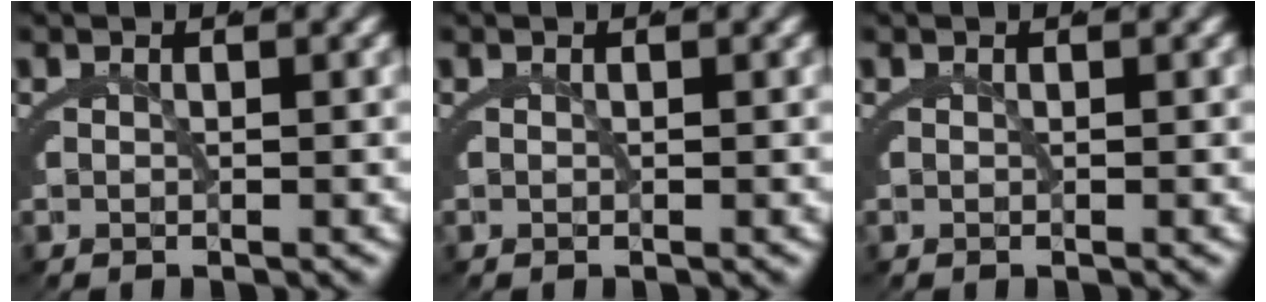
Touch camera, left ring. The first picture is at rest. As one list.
[{"total": 0.0}, {"total": 0.0}]